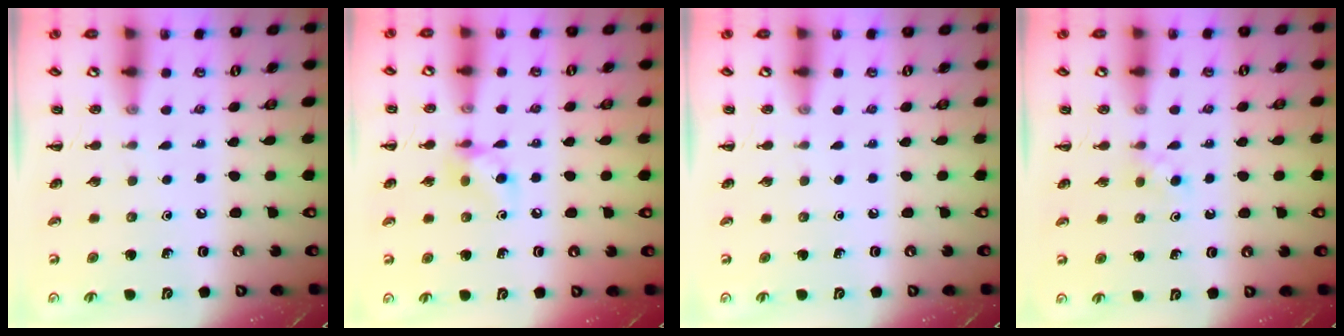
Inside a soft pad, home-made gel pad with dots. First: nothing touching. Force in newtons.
{"total": 7.3, "press": 7.2, "slide": 1.3}
{"total": 0.0}
{"total": 2.7, "press": 2.5, "slide": 1.1}